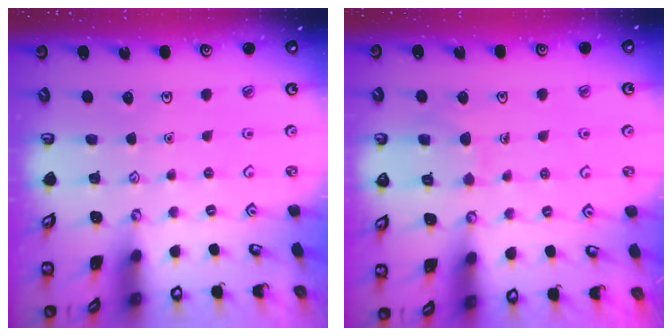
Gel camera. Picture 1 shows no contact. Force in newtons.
{"total": 6.9, "press": 6.9, "slide": 0.6}